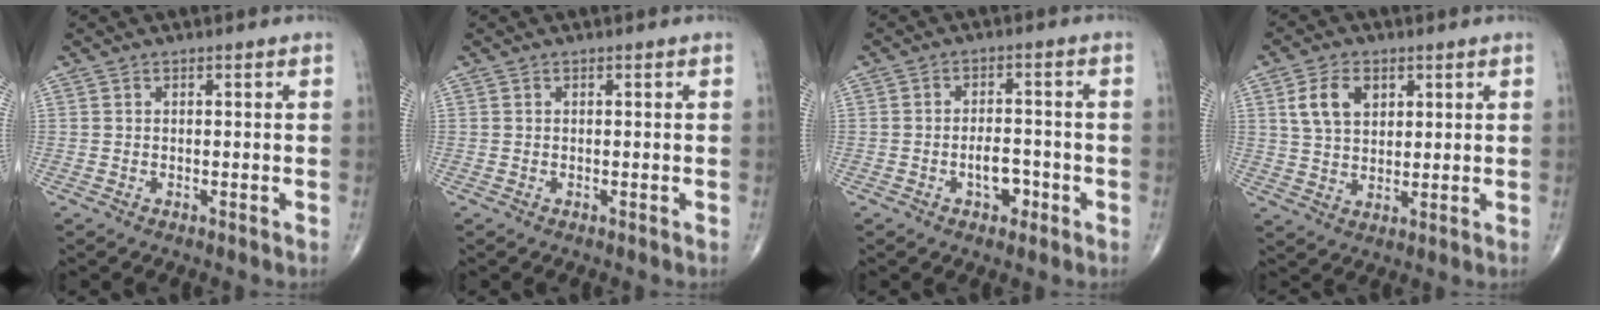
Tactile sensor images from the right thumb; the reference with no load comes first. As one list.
[{"total": 0.0}, {"total": 4.6, "force": [-1.9, 2.7, 3.3], "torque": [-0.039, 0.016, -0.029]}, {"total": 7.6, "force": [2.9, 5.1, 4.9], "torque": [-0.079, -0.009, 0.056]}]